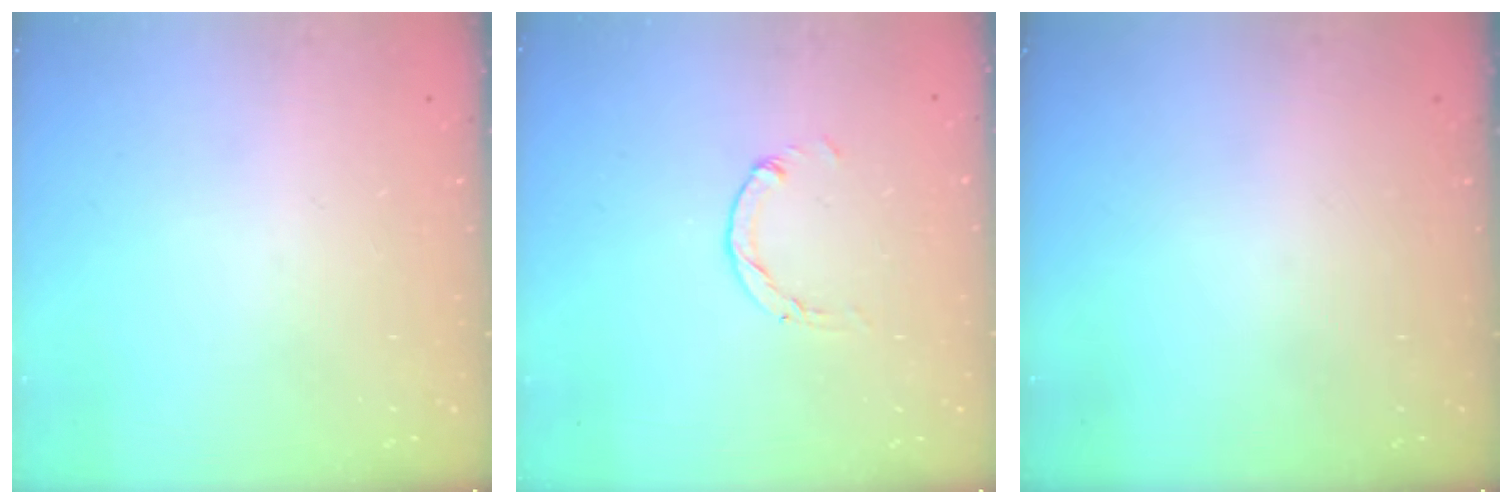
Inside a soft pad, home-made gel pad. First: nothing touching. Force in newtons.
{"total": 1.5, "press": 1.5, "slide": 0.2}
{"total": 0.0}